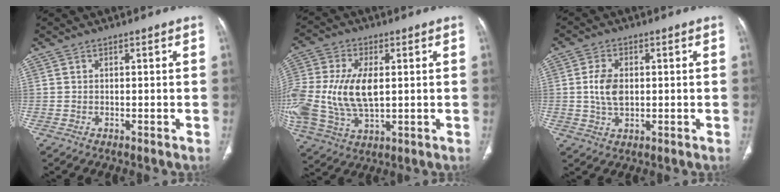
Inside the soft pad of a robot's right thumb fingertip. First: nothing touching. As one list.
[{"total": 19.7, "force": [0.6, 11.4, 16.1], "torque": [-0.388, -0.007, 0.022]}, {"total": 5.9, "force": [0.3, 3.7, 4.6], "torque": [-0.086, 0.000, 0.008]}]